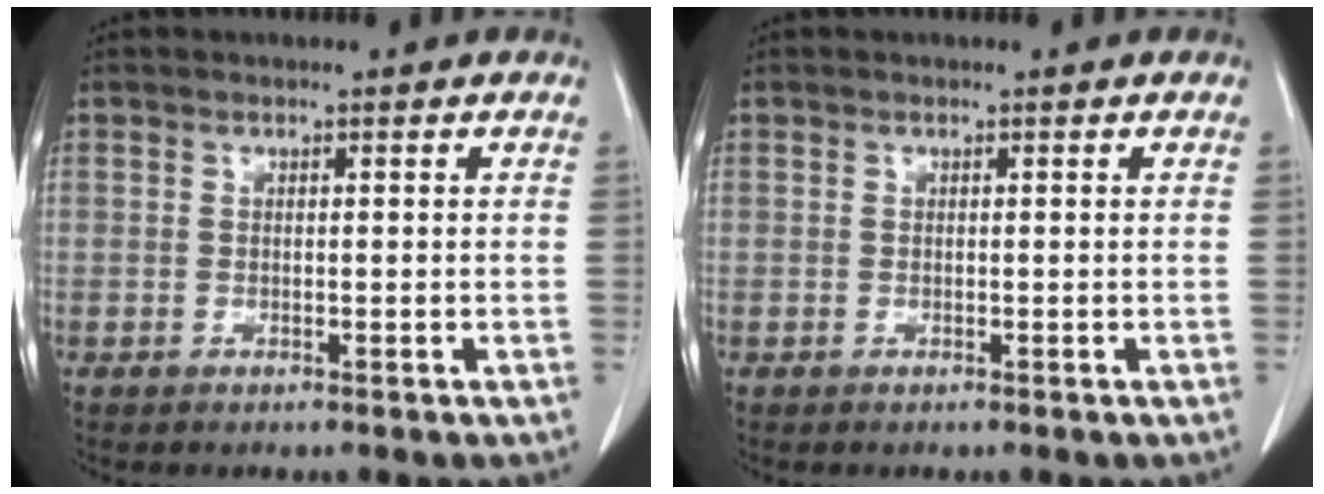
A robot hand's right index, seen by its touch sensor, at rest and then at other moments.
{"total": 0.0}